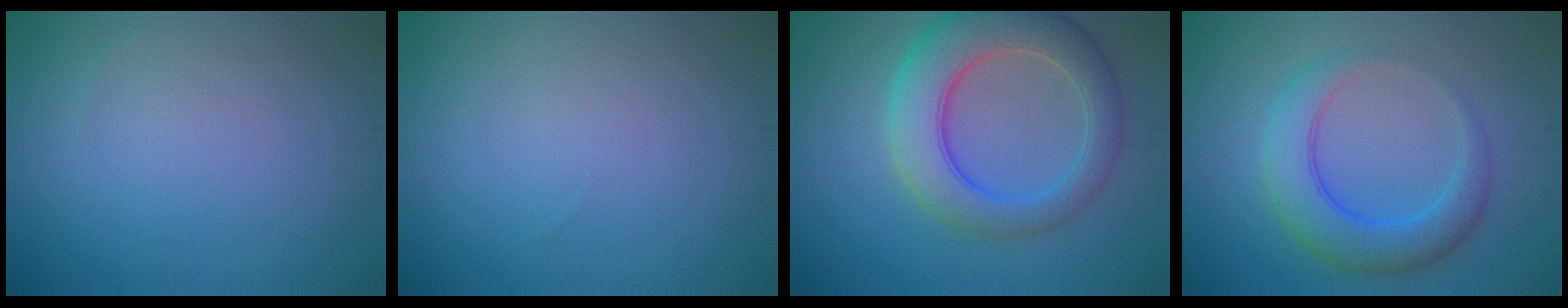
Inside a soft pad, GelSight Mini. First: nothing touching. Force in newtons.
{"total": 0.0}
{"total": 7.3, "press": 7.2, "slide": 0.4}
{"total": 5.1, "press": 5.1, "slide": 0.2}